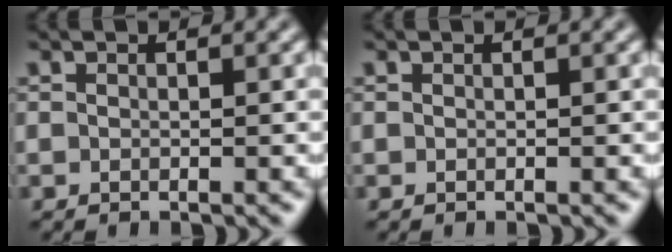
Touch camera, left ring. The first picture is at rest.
{"total": 0.0}